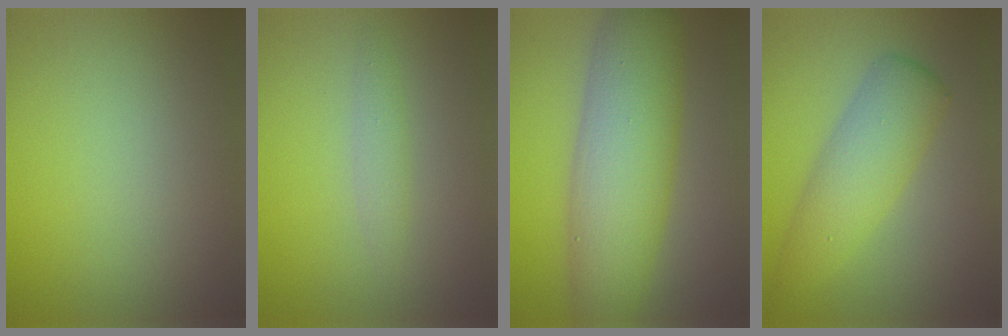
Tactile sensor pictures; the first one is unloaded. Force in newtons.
{"total": 1.3, "press": 1.3, "slide": 0.1}
{"total": 9.1, "press": 9.1, "slide": 0.1}
{"total": 5.0, "press": 5.0, "slide": 0.2}